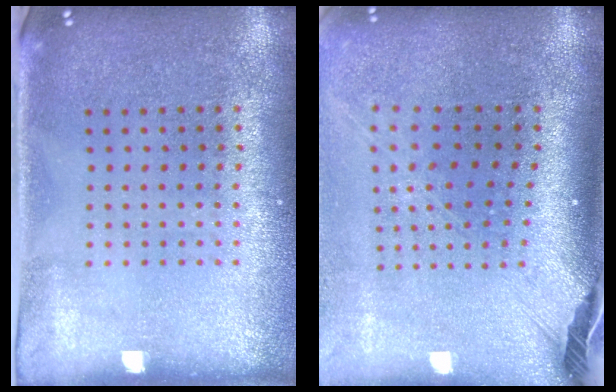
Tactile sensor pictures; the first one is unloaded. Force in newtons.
{"total": 2.7, "press": 1.9, "slide": 1.9}